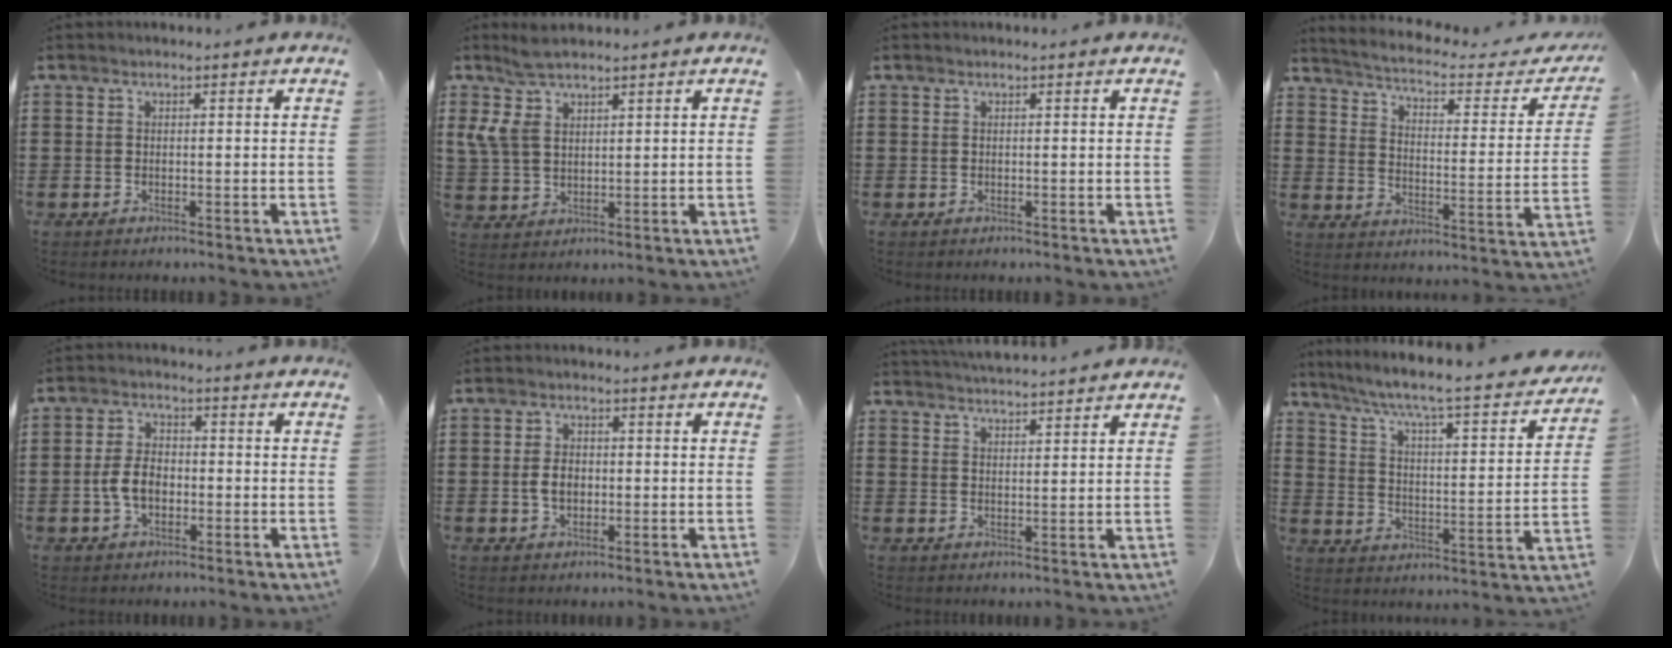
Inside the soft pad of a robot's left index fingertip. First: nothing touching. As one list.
[{"total": 6.2, "force": [4.1, 3.0, 3.6], "torque": [-0.090, -0.001, 0.076]}, {"total": 0.0}, {"total": 2.9, "force": [2.5, 0.0, 1.4], "torque": [-0.048, -0.028, 0.032]}, {"total": 5.3, "force": [-1.1, 3.2, 4.1], "torque": [-0.096, 0.002, -0.026]}, {"total": 3.9, "force": [-0.4, 2.4, 3.0], "torque": [-0.073, 0.001, -0.014]}, {"total": 3.5, "force": [3.4, -0.2, 0.2], "torque": [-0.014, -0.014, 0.063]}, {"total": 5.6, "force": [4.5, 0.0, 3.3], "torque": [-0.087, -0.045, 0.065]}]